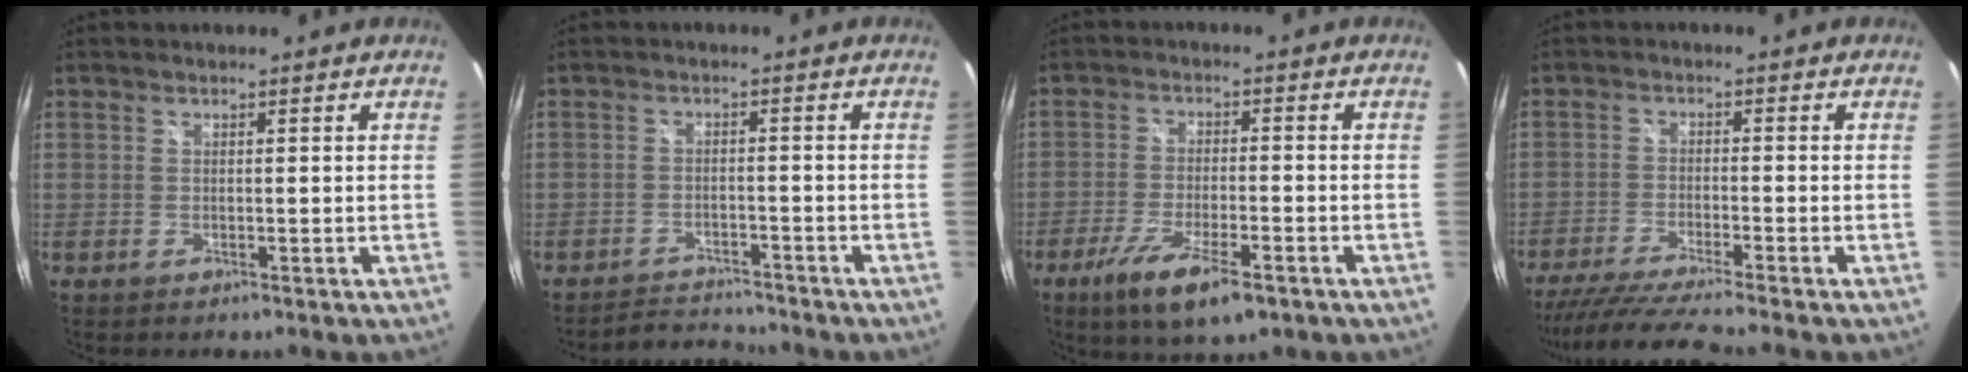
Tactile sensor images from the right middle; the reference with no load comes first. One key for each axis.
{"total": 5.5, "fx": -5.4, "fy": 0.7, "fz": 0.4, "tx": -0.026, "ty": 0.003, "tz": -0.090}
{"total": 10.6, "fx": -6.2, "fy": 2.7, "fz": 8.1, "tx": -0.175, "ty": -0.034, "tz": -0.110}
{"total": 10.9, "fx": -9.5, "fy": -0.8, "fz": 5.4, "tx": -0.119, "ty": -0.029, "tz": -0.164}